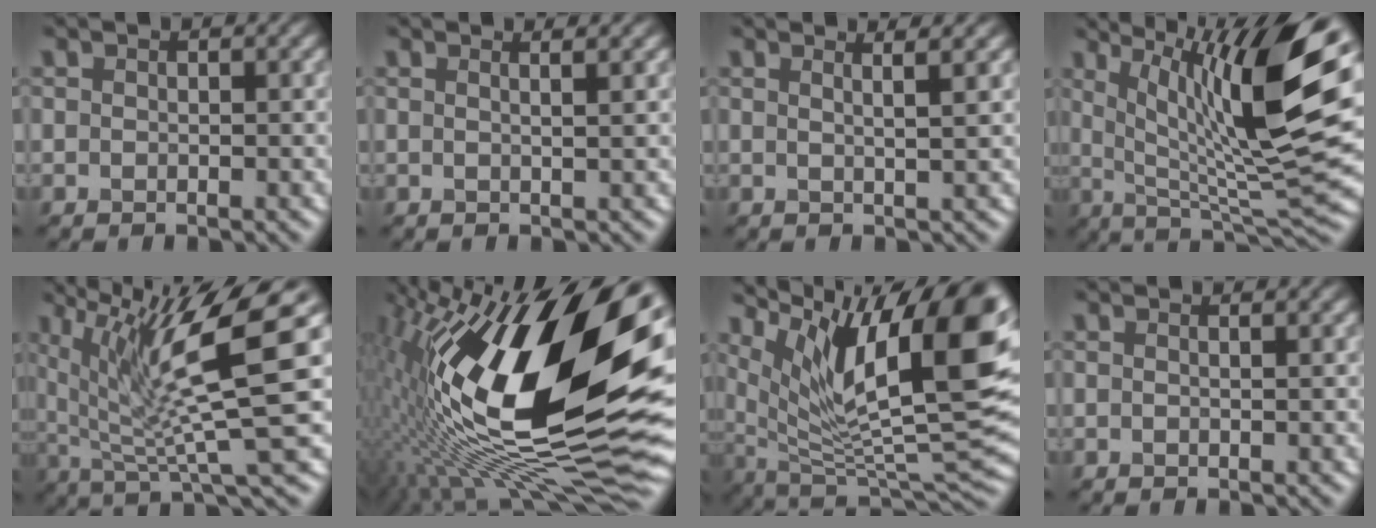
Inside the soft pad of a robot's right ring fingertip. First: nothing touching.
{"total": 2.3, "force": [1.3, 1.1, 1.7], "torque": [-0.003, 0.009, -0.013]}
{"total": 2.8, "force": [1.6, 1.0, 2.0], "torque": [-0.010, 0.016, -0.009]}
{"total": 14.1, "force": [4.7, 3.5, 12.8], "torque": [-0.194, -0.003, 0.080]}
{"total": 11.5, "force": [4.1, 2.5, 10.4], "torque": [-0.184, 0.001, 0.080]}
{"total": 19.9, "force": [5.0, 8.3, 17.4], "torque": [-0.300, 0.015, 0.064]}
{"total": 14.9, "force": [6.6, 5.4, 12.2], "torque": [-0.201, 0.000, 0.117]}
{"total": 0.7, "force": [0.3, 0.3, 0.6], "torque": [-0.004, -0.002, -0.005]}